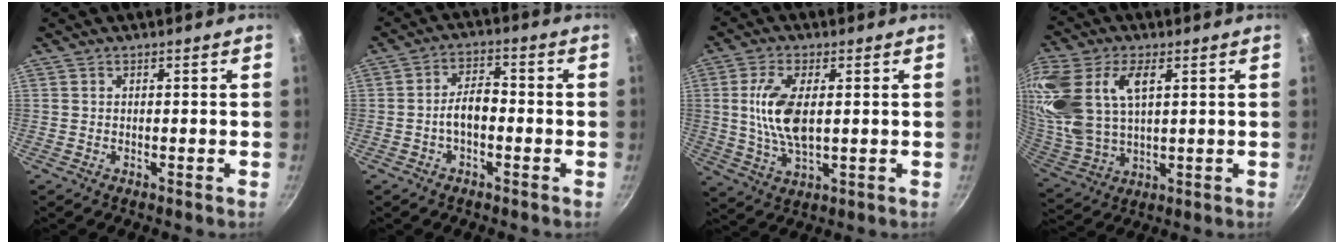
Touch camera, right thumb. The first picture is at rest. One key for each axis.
{"total": 5.4, "fx": -1.2, "fy": 3.0, "fz": 4.3, "tx": -0.069, "ty": 0.025, "tz": -0.028}
{"total": 10.5, "fx": 1.2, "fy": 4.8, "fz": 9.3, "tx": -0.192, "ty": -0.010, "tz": 0.028}
{"total": 22.4, "fx": 6.5, "fy": 12.9, "fz": 17.1, "tx": -0.415, "ty": 0.008, "tz": 0.129}